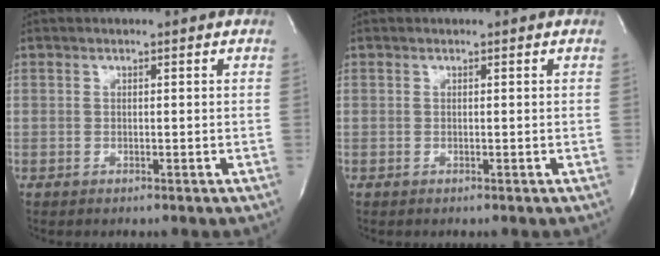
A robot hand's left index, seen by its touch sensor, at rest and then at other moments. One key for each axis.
{"total": 0.0}